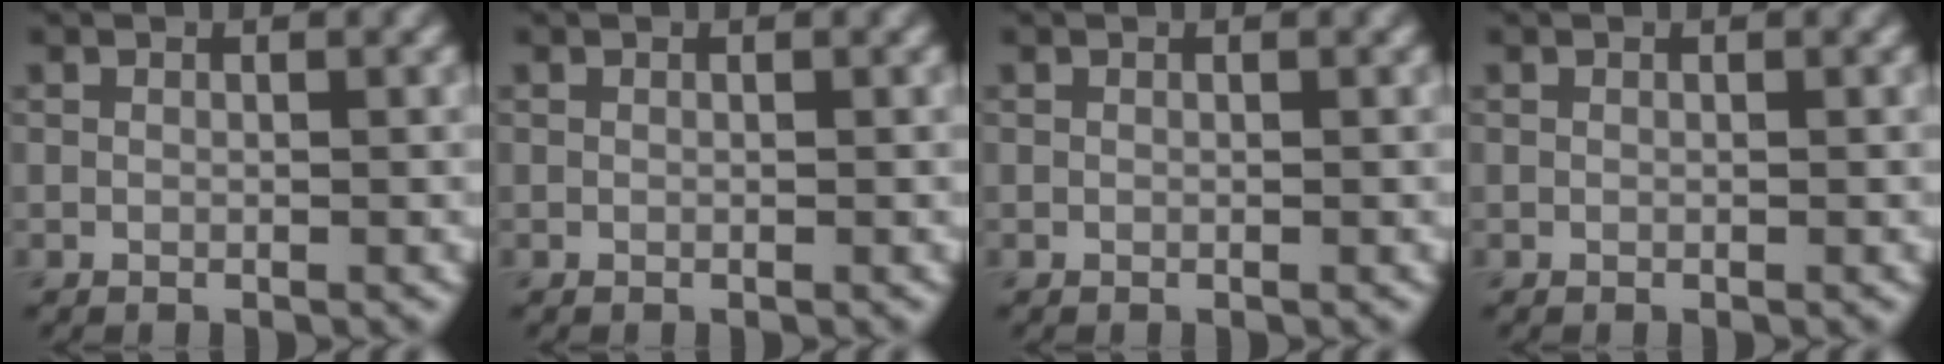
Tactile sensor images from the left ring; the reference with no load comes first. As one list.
[{"total": 0.0}, {"total": 0.0}, {"total": 0.0}]